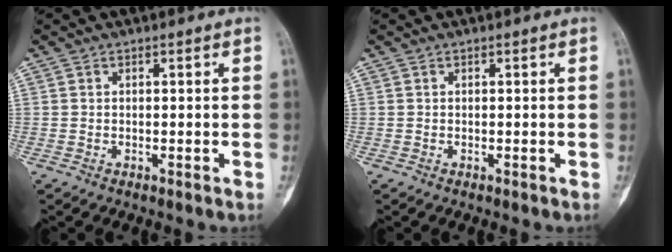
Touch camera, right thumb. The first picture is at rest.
{"total": 0.0}